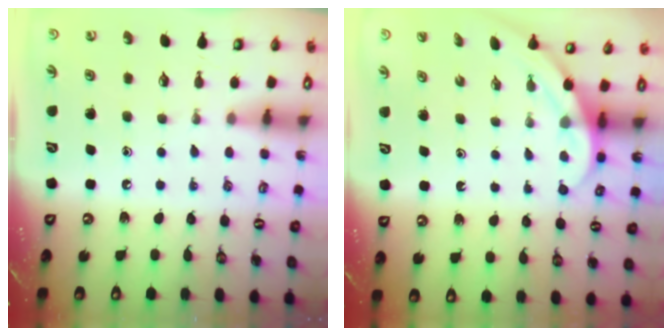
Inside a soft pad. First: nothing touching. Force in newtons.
{"total": 4.2, "press": 4.2, "slide": 0.2}